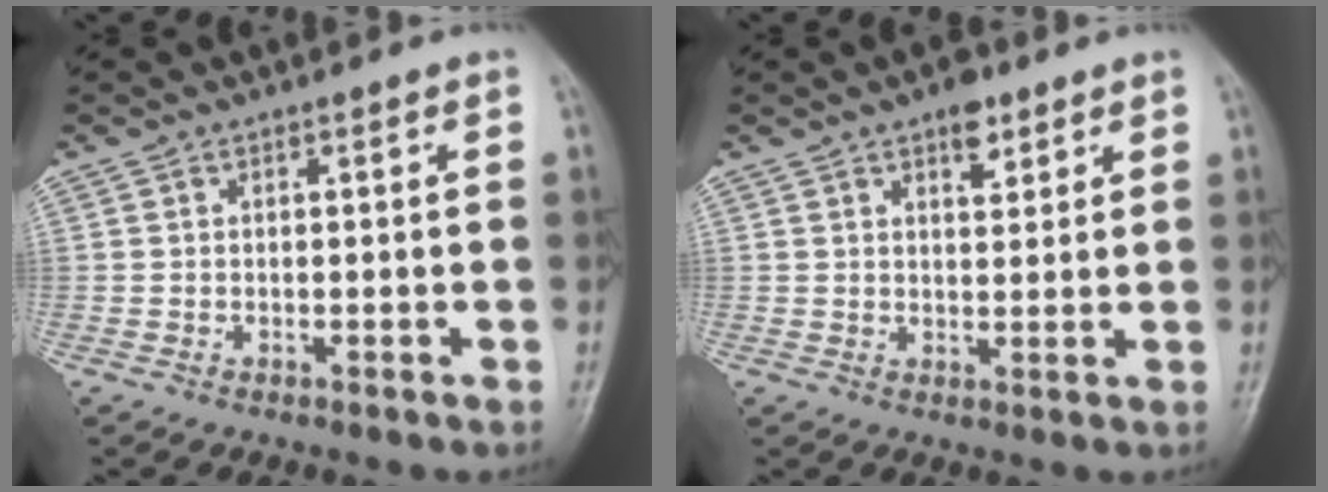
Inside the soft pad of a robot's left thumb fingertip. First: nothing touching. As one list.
[{"total": 4.6, "force": [2.8, 2.3, 2.8], "torque": [-0.022, -0.014, 0.040]}]